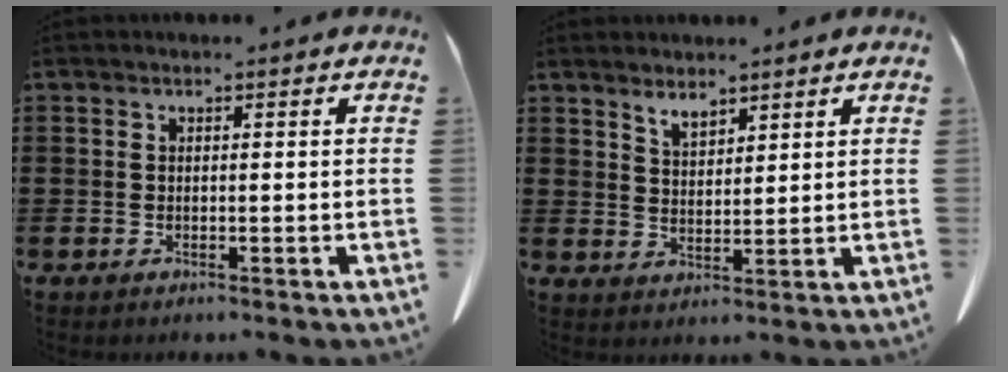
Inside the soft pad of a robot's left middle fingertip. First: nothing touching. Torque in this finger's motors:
{"motor_torque": [0.45, 0.16, 0.09, 0.04]}